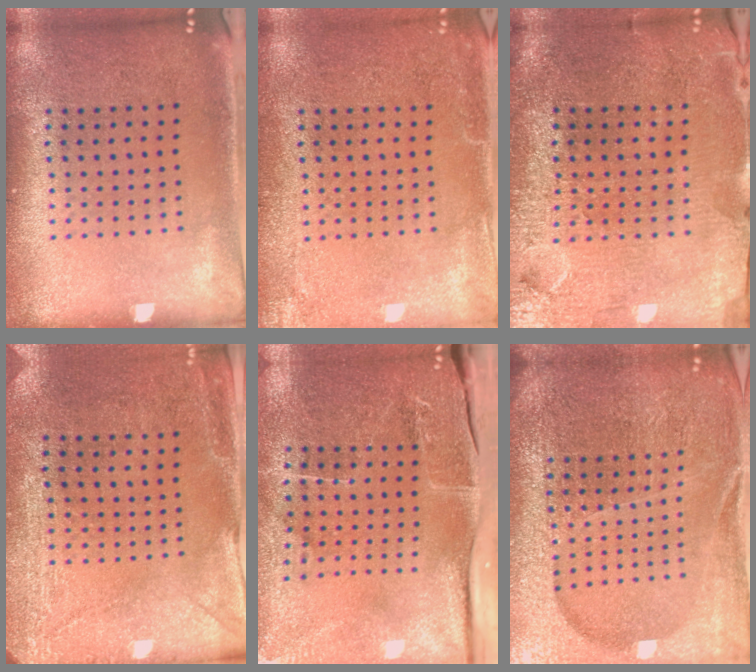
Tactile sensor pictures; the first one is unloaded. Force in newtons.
{"total": 2.6, "press": 2.6, "slide": 0.3}
{"total": 3.6, "press": 3.4, "slide": 1.4}
{"total": 2.9, "press": 2.6, "slide": 1.3}
{"total": 4.2, "press": 3.8, "slide": 1.9}
{"total": 5.6, "press": 5.1, "slide": 2.4}